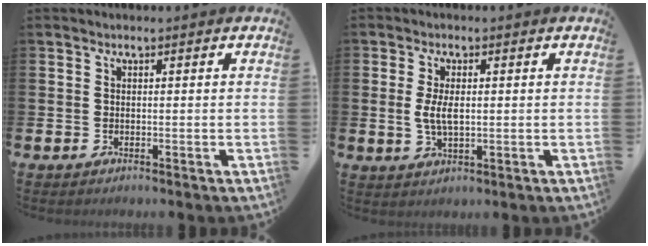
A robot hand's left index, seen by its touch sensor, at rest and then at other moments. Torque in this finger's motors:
{"motor_torque": [0.88, 0.19, 0.18, 0.16]}